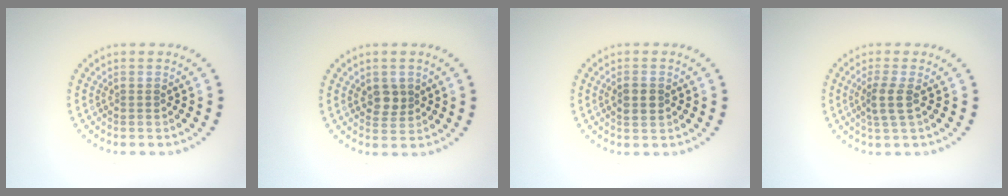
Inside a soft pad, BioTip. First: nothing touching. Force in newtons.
{"total": 1.9, "press": 1.8, "slide": 0.7}
{"total": 1.8, "press": 1.8, "slide": 0.1}
{"total": 2.1, "press": 1.7, "slide": 1.2}